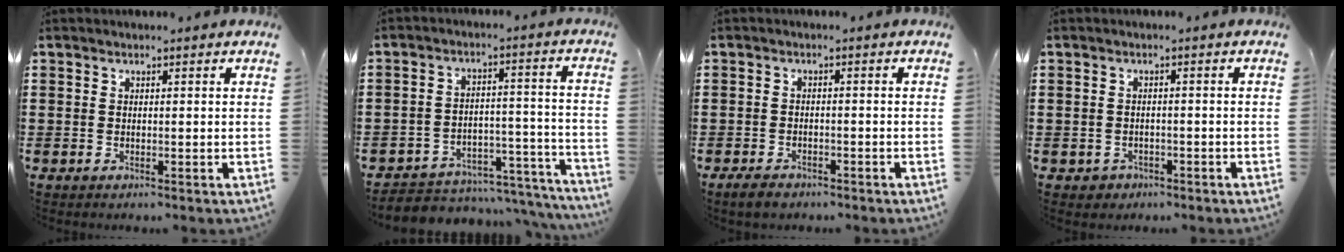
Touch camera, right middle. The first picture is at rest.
{"total": 3.9, "force": [-3.6, 1.6, 0.5], "torque": [-0.015, 0.007, -0.077]}
{"total": 2.0, "force": [-1.7, 0.8, 0.5], "torque": [-0.021, 0.001, -0.038]}
{"total": 1.3, "force": [-1.0, 0.8, 0.0], "torque": [-0.005, 0.002, -0.024]}